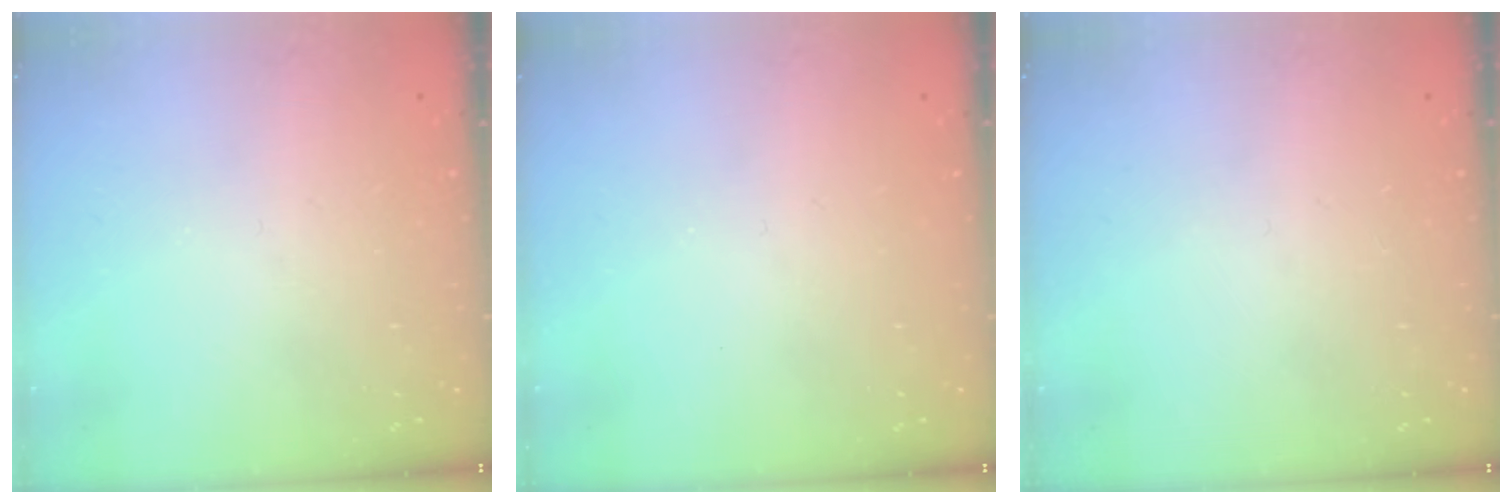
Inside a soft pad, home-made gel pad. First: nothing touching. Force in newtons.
{"total": 0.0}
{"total": 0.0}